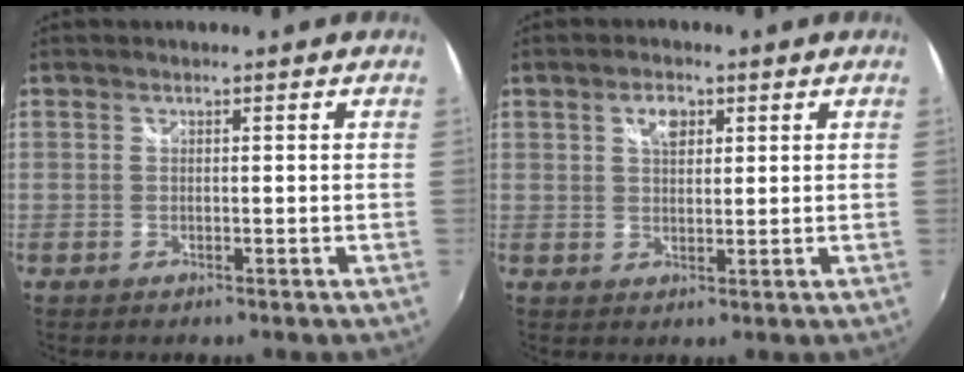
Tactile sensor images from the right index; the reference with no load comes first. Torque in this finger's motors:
{"motor_torque": [0.66, 0.17, 0.21, 0.05]}